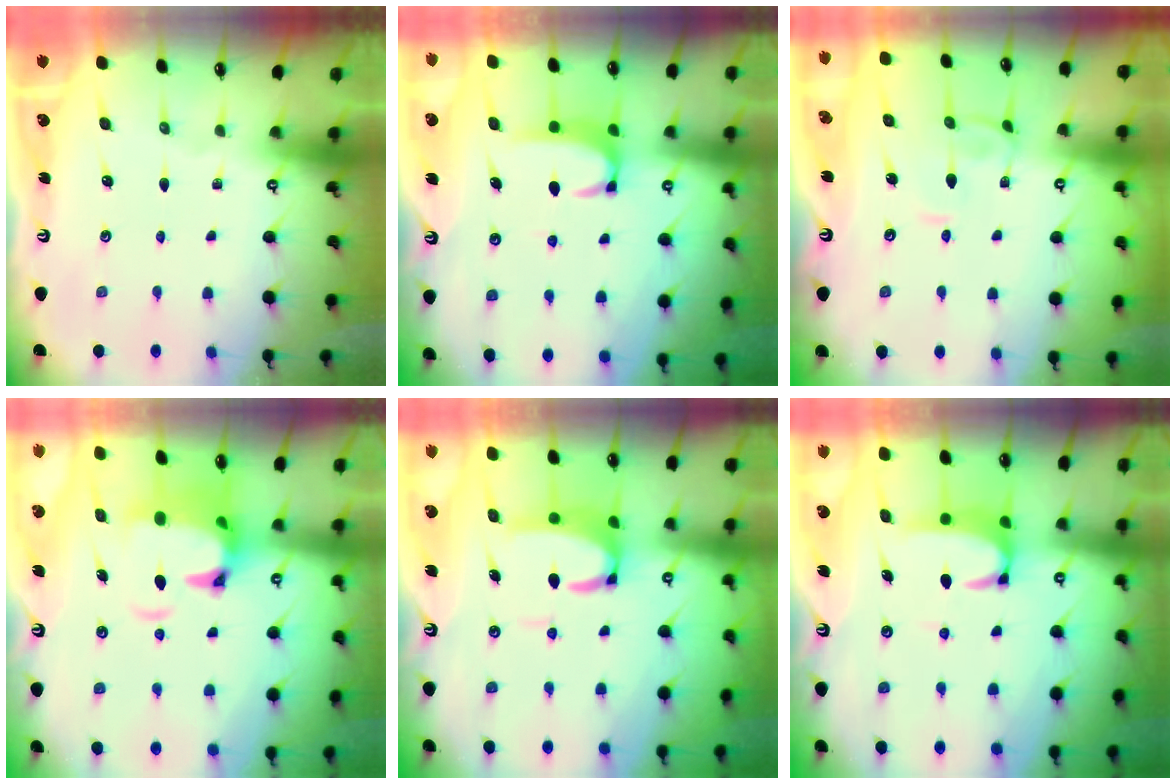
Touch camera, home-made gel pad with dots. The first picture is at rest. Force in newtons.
{"total": 2.0, "press": 1.9, "slide": 0.5}
{"total": 0.9, "press": 0.8, "slide": 0.4}
{"total": 3.9, "press": 3.6, "slide": 1.4}
{"total": 6.3, "press": 6.2, "slide": 1.0}
{"total": 2.9, "press": 2.8, "slide": 0.7}